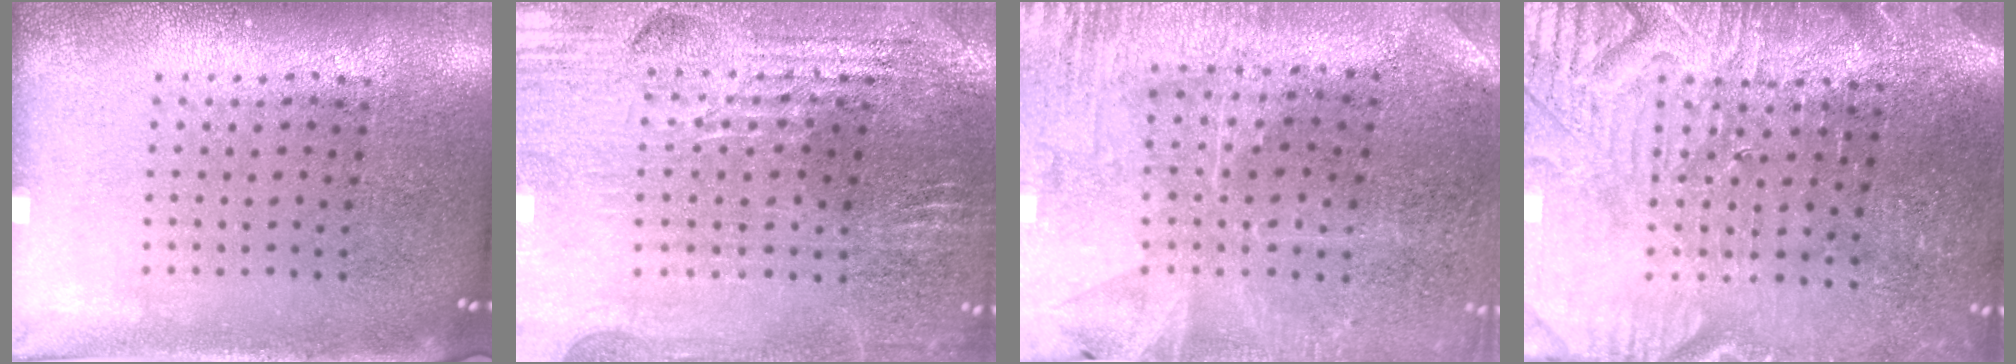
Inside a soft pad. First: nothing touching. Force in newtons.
{"total": 2.9, "press": 2.9, "slide": 0.6}
{"total": 0.9, "press": 0.8, "slide": 0.3}
{"total": 4.0, "press": 3.8, "slide": 1.4}